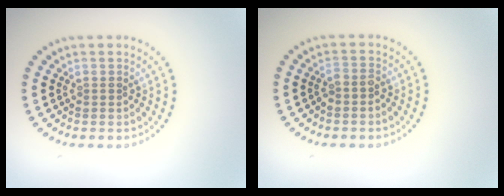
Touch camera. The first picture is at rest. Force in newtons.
{"total": 1.0, "press": 0.8, "slide": 0.6}